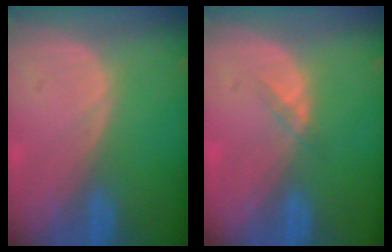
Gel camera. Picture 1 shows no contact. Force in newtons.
{"total": 1.4, "press": 1.1, "slide": 0.8}